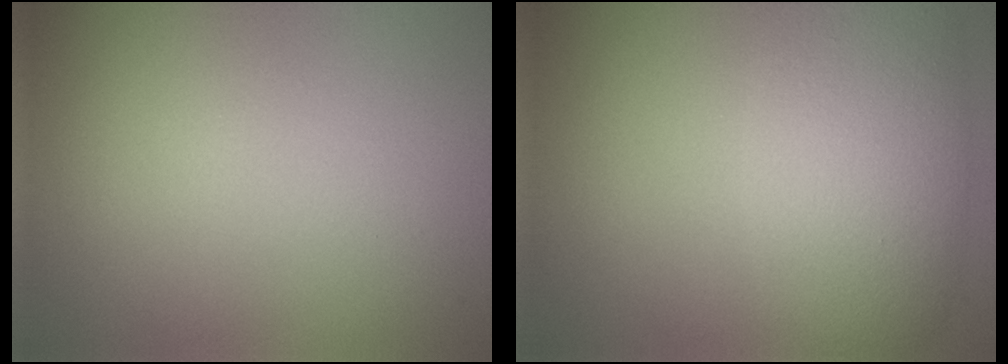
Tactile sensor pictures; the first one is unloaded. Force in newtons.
{"total": 7.2, "press": 7.2, "slide": 0.6}